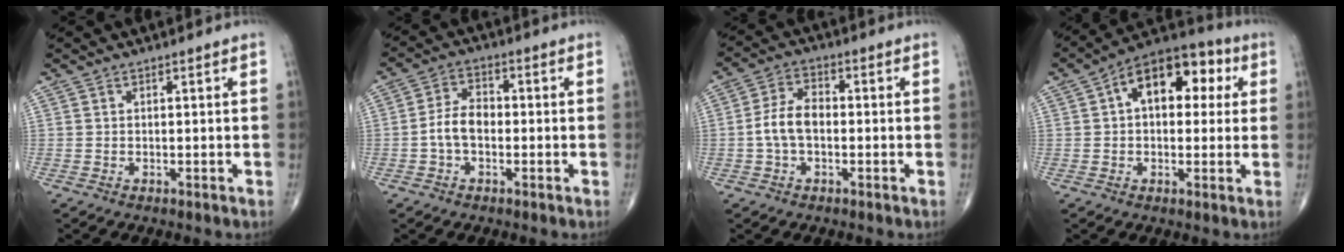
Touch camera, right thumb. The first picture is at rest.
{"total": 5.6, "force": [-1.1, 3.5, 4.2], "torque": [-0.073, 0.023, -0.029]}
{"total": 6.5, "force": [-0.9, 3.9, 5.2], "torque": [-0.100, 0.022, -0.024]}
{"total": 14.2, "force": [3.3, 8.5, 10.8], "torque": [-0.122, 0.031, 0.039]}